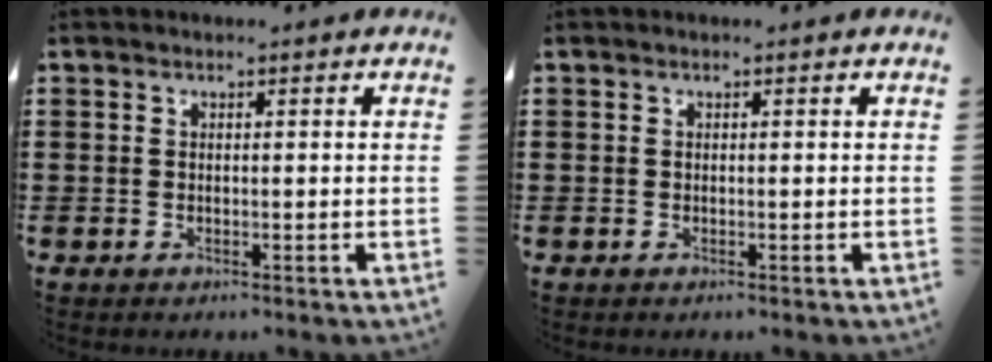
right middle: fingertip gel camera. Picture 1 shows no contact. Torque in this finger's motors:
{"motor_torque": [0.65, 0.36, 0.12, 0.05]}